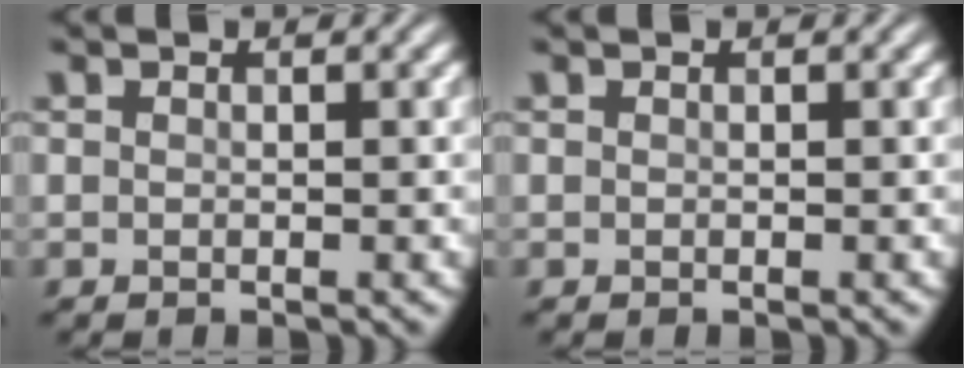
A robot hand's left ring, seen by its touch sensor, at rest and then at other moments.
{"total": 0.0}